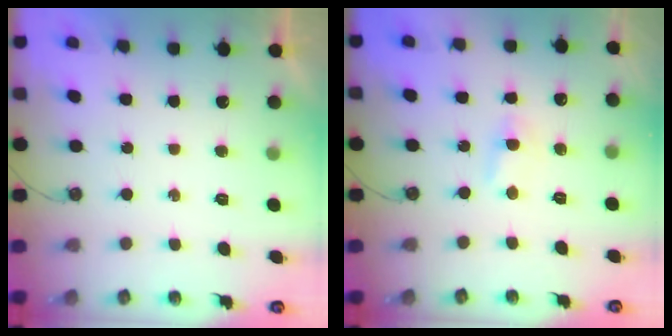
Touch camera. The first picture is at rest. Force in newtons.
{"total": 2.9, "press": 2.9, "slide": 0.4}